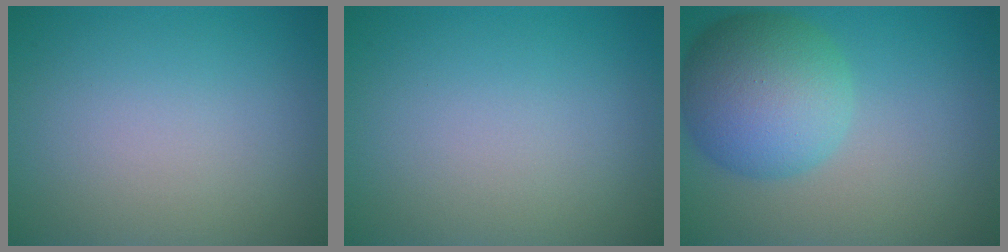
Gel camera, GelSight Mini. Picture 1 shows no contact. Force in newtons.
{"total": 0.0}
{"total": 7.9, "press": 7.9, "slide": 0.4}